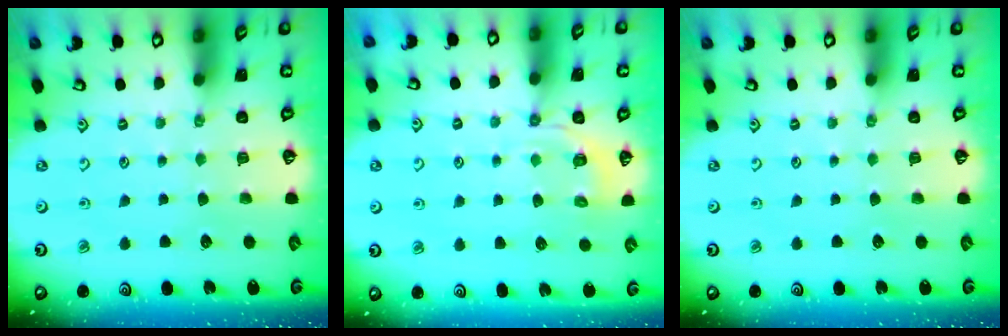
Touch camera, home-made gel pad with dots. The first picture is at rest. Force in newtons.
{"total": 4.5, "press": 4.3, "slide": 1.5}
{"total": 0.0}